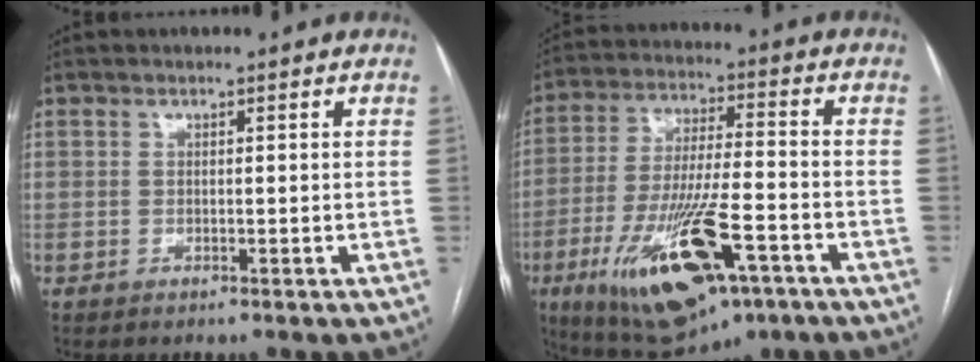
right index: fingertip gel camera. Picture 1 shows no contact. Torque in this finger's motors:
{"motor_torque": [1.41, -0.51, 0.51, 0.21]}